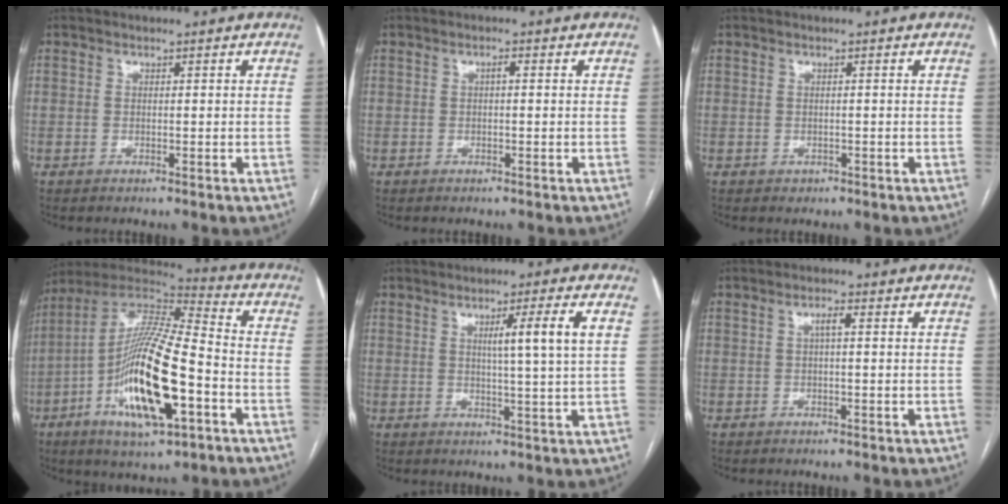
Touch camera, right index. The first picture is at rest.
{"total": 0.8, "force": [0.1, 0.2, 0.8], "torque": [-0.014, 0.002, 0.001]}
{"total": 0.7, "force": [-0.3, 0.6, 0.1], "torque": [-0.005, 0.002, -0.001]}
{"total": 20.2, "force": [-6.4, 4.0, 18.7], "torque": [-0.379, -0.015, -0.112]}
{"total": 6.4, "force": [1.9, -1.3, 6.0], "torque": [-0.093, -0.003, 0.030]}
{"total": 1.7, "force": [0.3, 0.2, 1.6], "torque": [-0.029, 0.004, 0.005]}